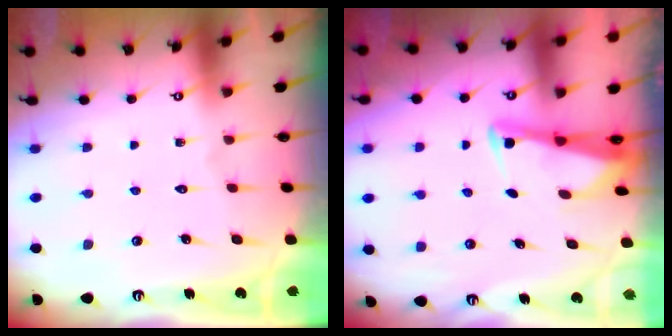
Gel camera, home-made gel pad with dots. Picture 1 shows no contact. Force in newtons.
{"total": 2.7, "press": 2.7, "slide": 0.3}